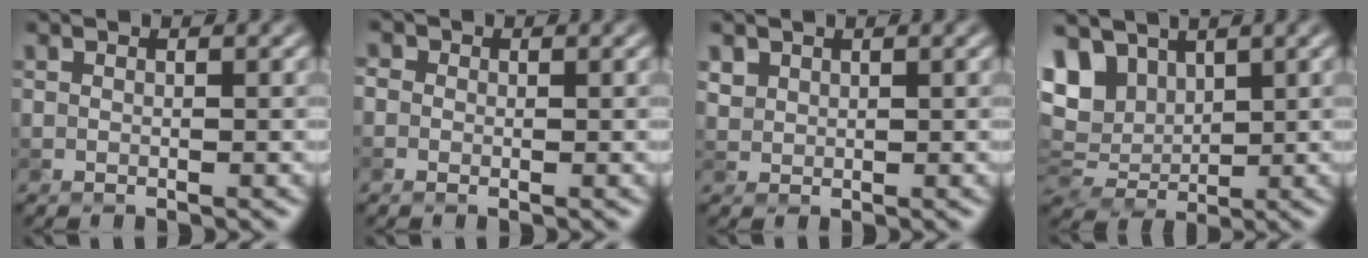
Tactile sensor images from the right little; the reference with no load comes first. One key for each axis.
{"total": 1.0, "fx": 0.1, "fy": 0.9, "fz": 0.3, "tx": -0.009, "ty": -0.001, "tz": -0.008}
{"total": 1.2, "fx": 0.7, "fy": 0.9, "fz": 0.2, "tx": -0.005, "ty": -0.001, "tz": 0.020}
{"total": 6.9, "fx": 3.0, "fy": 4.4, "fz": 4.3, "tx": -0.106, "ty": 0.021, "tz": 0.056}